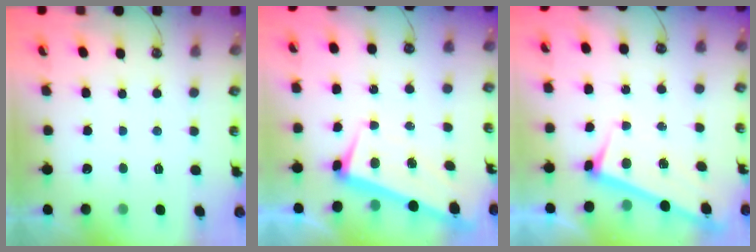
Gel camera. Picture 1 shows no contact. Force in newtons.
{"total": 1.6, "press": 0.6, "slide": 1.4}
{"total": 3.0, "press": 3.0, "slide": 0.1}